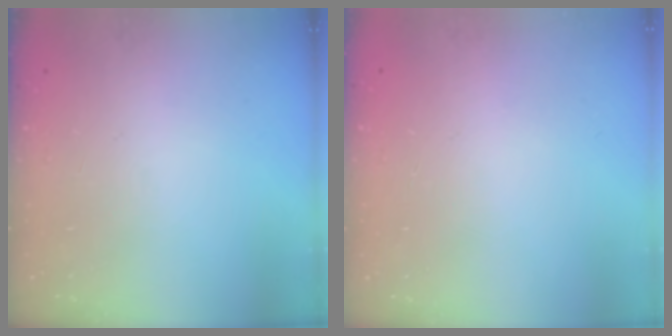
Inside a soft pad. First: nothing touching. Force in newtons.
{"total": 0.0}